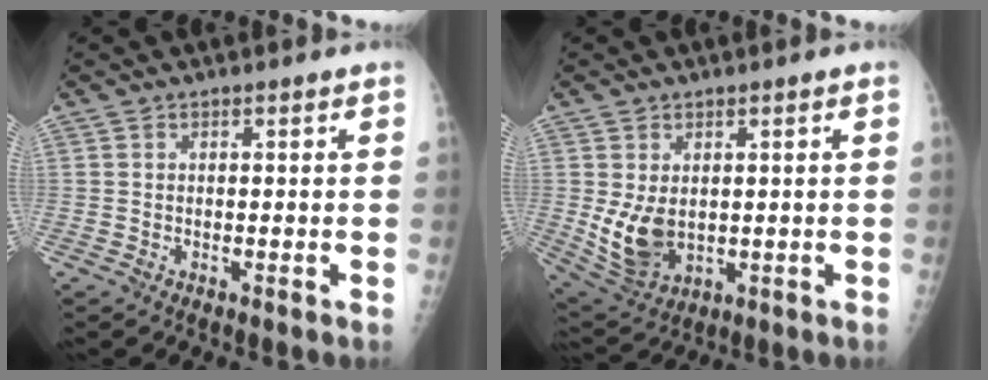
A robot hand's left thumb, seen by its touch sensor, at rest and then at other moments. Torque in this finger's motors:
{"motor_torque": [0.96, 1.12, 0.88, -0.04, 0.10]}